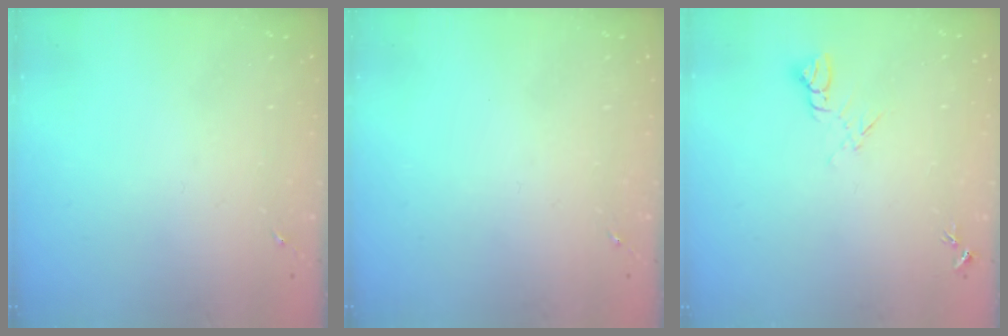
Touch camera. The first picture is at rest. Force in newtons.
{"total": 0.0}
{"total": 5.8, "press": 5.7, "slide": 0.7}